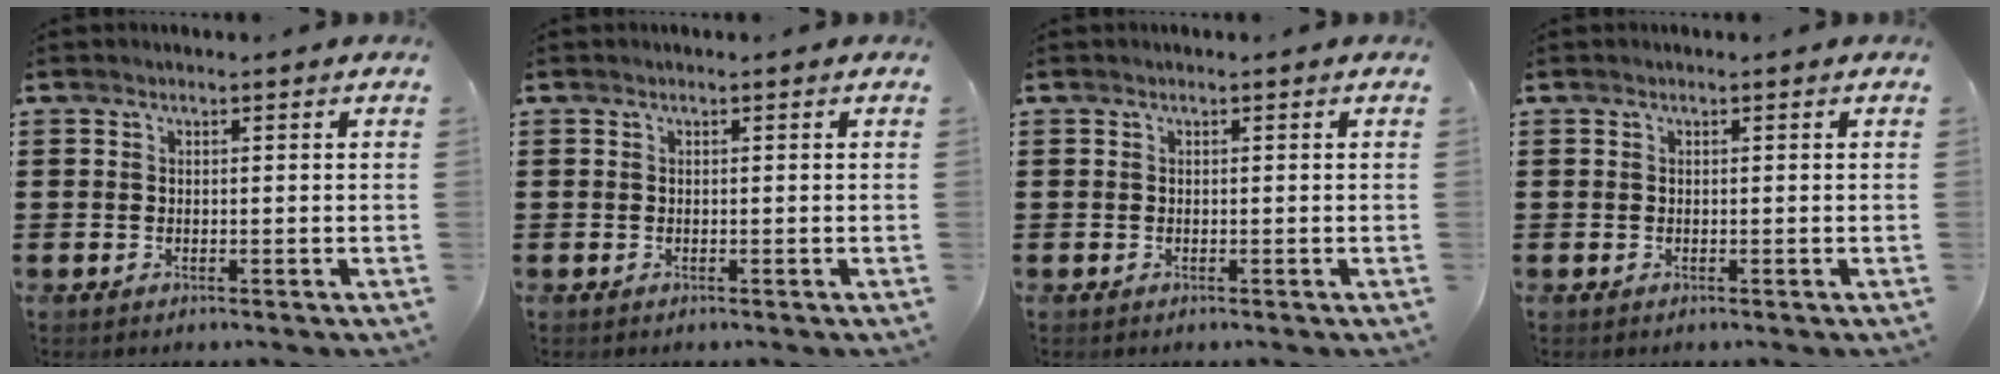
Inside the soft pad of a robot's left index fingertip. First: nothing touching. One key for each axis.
{"total": 0.0}
{"total": 0.0}
{"total": 0.0}